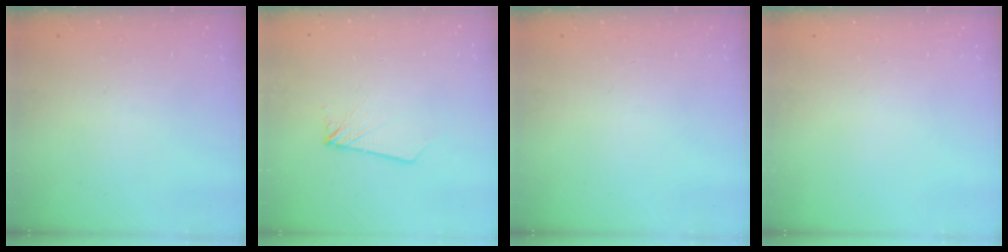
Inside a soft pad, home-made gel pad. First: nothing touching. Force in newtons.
{"total": 1.9, "press": 1.9, "slide": 0.1}
{"total": 0.0}
{"total": 0.0}